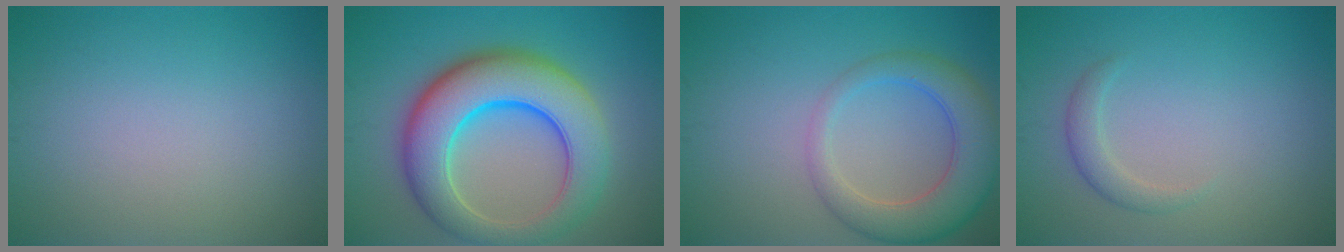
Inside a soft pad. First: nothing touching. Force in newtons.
{"total": 10.4, "press": 10.4, "slide": 0.5}
{"total": 6.0, "press": 6.0, "slide": 0.4}
{"total": 1.6, "press": 1.6, "slide": 0.1}